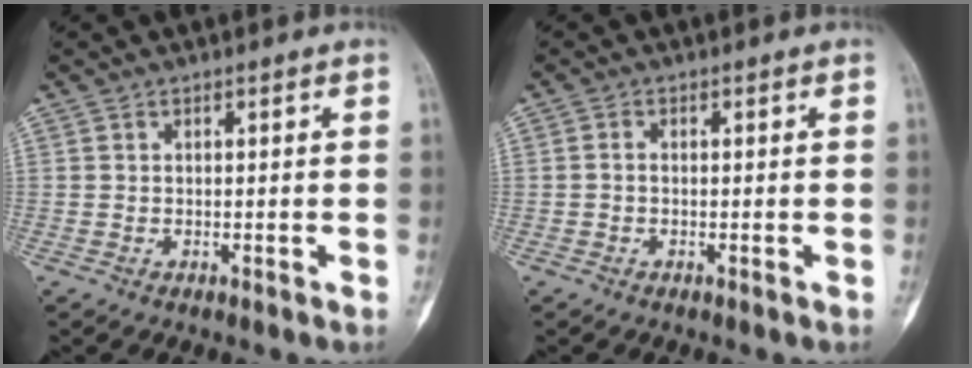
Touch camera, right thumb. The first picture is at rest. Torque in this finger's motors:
{"motor_torque": [-0.10, -0.08, 0.22, 0.31, 0.02]}